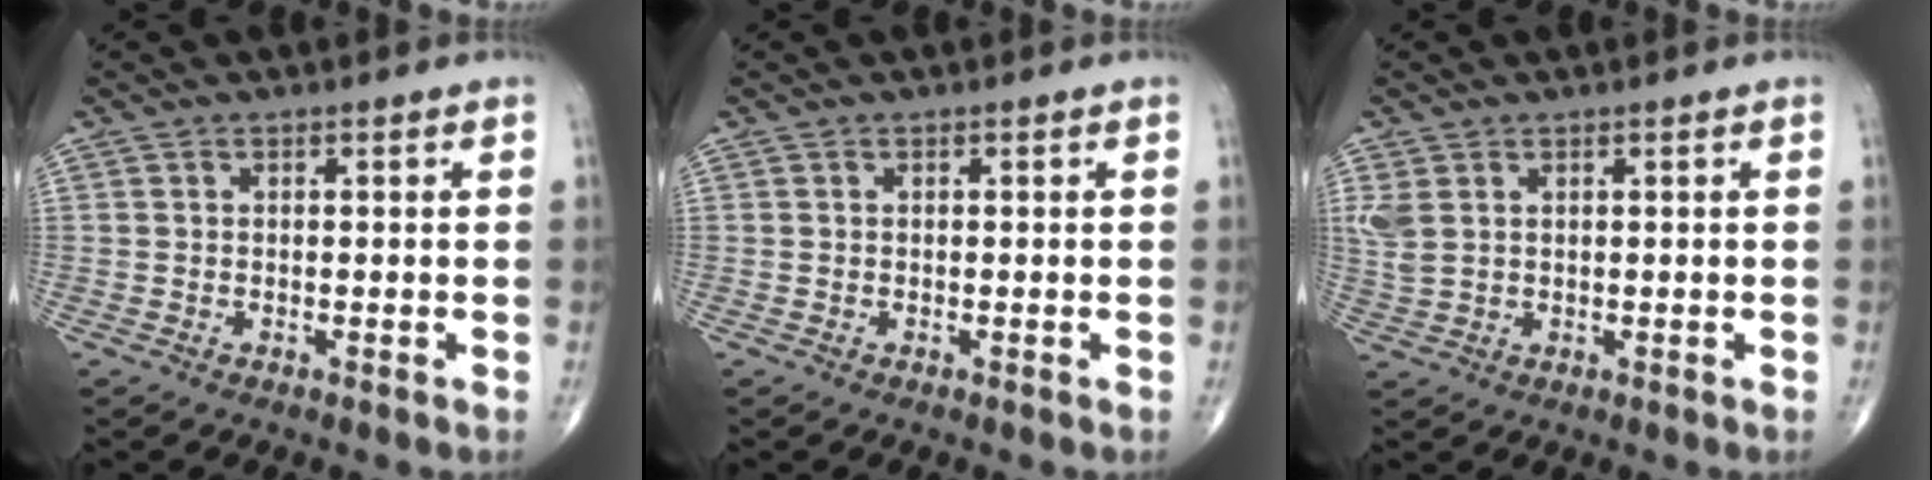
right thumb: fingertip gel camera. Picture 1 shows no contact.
{"total": 0.0}
{"total": 3.5, "force": [1.3, 2.2, 2.4], "torque": [-0.067, 0.003, 0.036]}